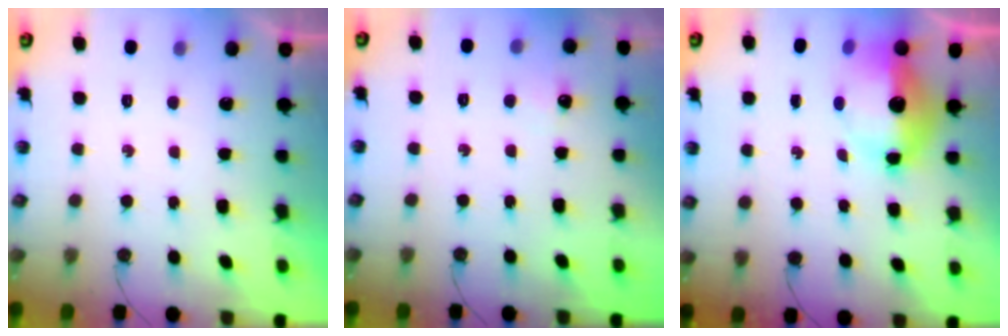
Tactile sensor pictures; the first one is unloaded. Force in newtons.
{"total": 4.7, "press": 4.6, "slide": 0.6}
{"total": 12.1, "press": 12.0, "slide": 1.6}